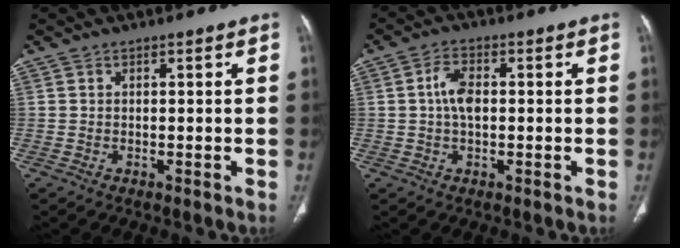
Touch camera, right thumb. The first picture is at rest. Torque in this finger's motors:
{"motor_torque": [1.04, 1.16, 0.63, -0.46, 0.05]}